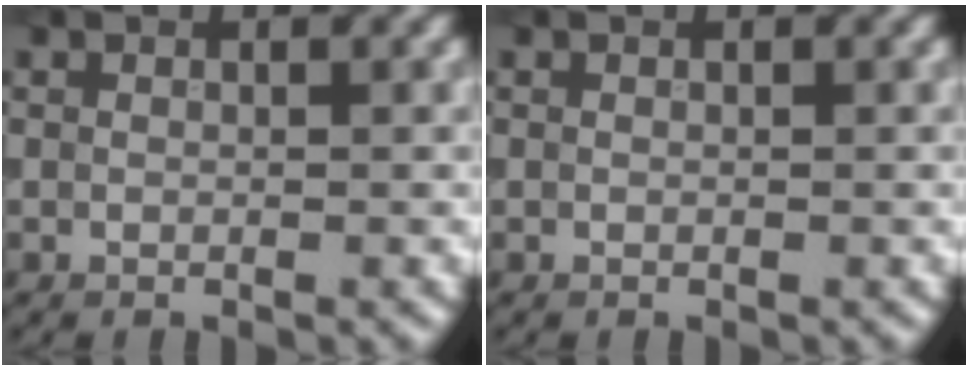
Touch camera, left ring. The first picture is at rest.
{"total": 0.0}